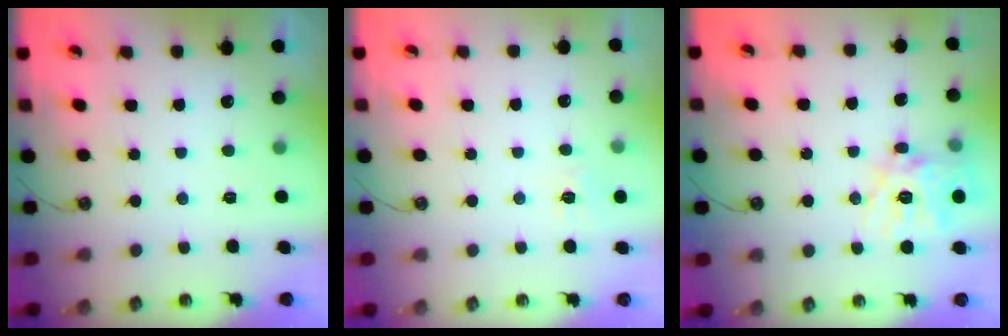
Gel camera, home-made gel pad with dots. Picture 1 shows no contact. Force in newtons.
{"total": 7.9, "press": 7.9, "slide": 0.7}
{"total": 15.4, "press": 15.2, "slide": 2.1}